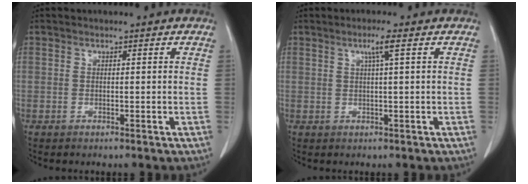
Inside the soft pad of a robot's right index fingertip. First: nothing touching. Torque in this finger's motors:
{"motor_torque": [0.16, -0.09, 0.07, 0.02]}